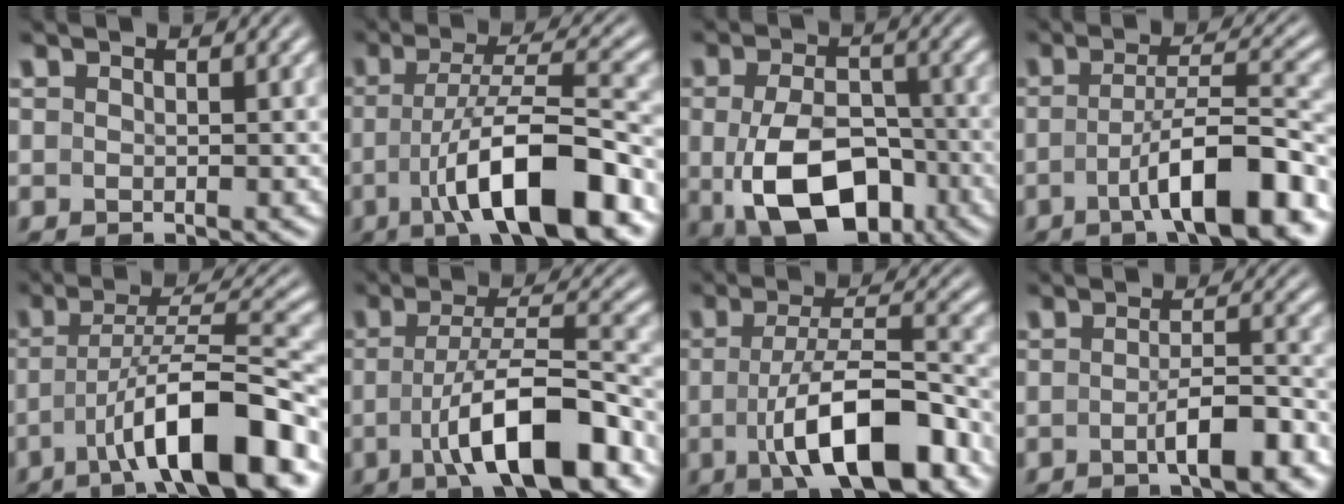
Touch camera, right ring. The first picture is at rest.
{"total": 8.9, "force": [-3.5, 1.9, 7.9], "torque": [-0.125, -0.011, -0.047]}
{"total": 9.1, "force": [-3.9, 5.3, 6.3], "torque": [-0.109, -0.034, -0.044]}
{"total": 6.7, "force": [-3.3, 0.6, 5.8], "torque": [-0.082, -0.001, -0.050]}
{"total": 8.3, "force": [-3.6, 1.2, 7.3], "torque": [-0.114, -0.004, -0.050]}
{"total": 7.8, "force": [-3.3, 1.7, 6.9], "torque": [-0.104, -0.008, -0.047]}
{"total": 8.4, "force": [-3.2, 2.5, 7.3], "torque": [-0.110, -0.011, -0.044]}
{"total": 3.8, "force": [-2.4, 0.4, 2.9], "torque": [-0.035, 0.002, -0.044]}